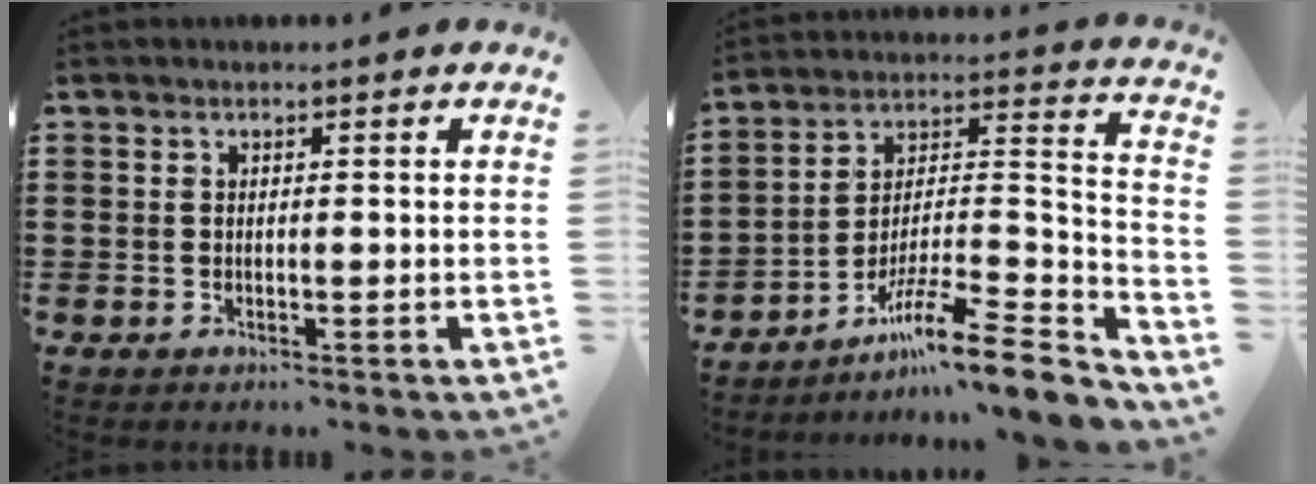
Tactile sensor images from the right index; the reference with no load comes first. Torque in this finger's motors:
{"motor_torque": [-0.32, 0.98, -0.35, -0.20]}